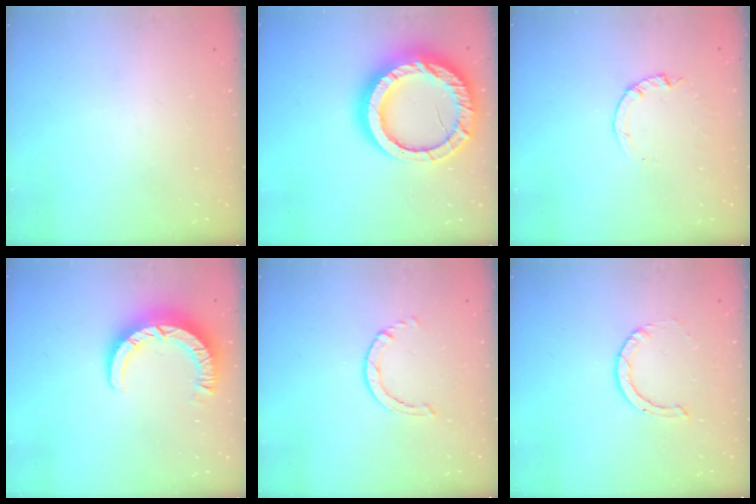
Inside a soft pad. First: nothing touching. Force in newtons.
{"total": 25.1, "press": 25.0, "slide": 2.5}
{"total": 0.9, "press": 0.8, "slide": 0.2}
{"total": 9.0, "press": 9.0, "slide": 1.0}
{"total": 0.8, "press": 0.7, "slide": 0.2}
{"total": 2.2, "press": 2.2, "slide": 0.2}